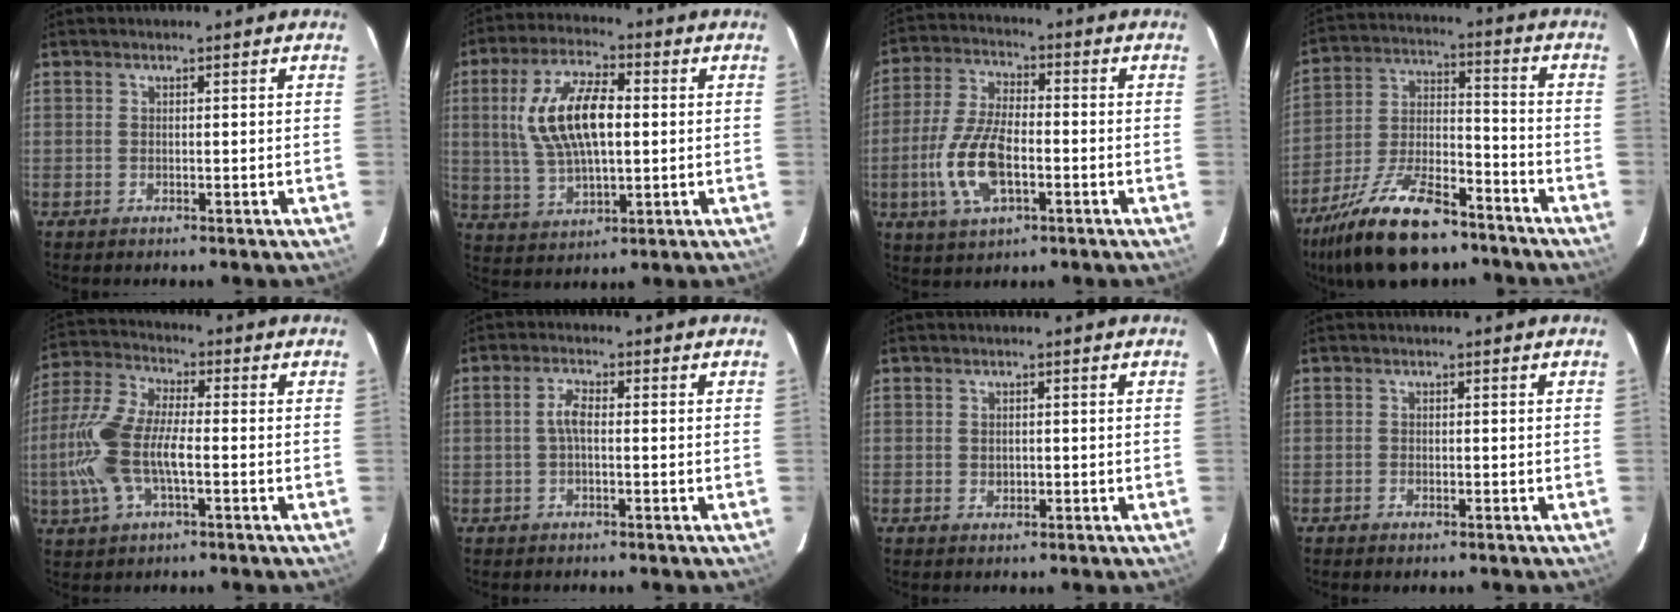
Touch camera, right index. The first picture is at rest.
{"total": 14.2, "force": [1.8, 6.3, 12.6], "torque": [-0.247, 0.012, 0.041]}
{"total": 12.5, "force": [-3.5, 5.6, 10.6], "torque": [-0.230, 0.000, -0.064]}
{"total": 20.2, "force": [-14.5, 7.8, 11.7], "torque": [-0.234, -0.010, -0.246]}
{"total": 13.8, "force": [-2.5, 5.8, 12.2], "torque": [-0.275, 0.006, -0.052]}
{"total": 2.8, "force": [-0.2, 1.0, 2.6], "torque": [-0.054, 0.008, -0.004]}
{"total": 1.3, "force": [0.0, 1.2, 0.5], "torque": [-0.005, 0.001, 0.003]}
{"total": 0.8, "force": [-0.6, 0.5, 0.4], "torque": [-0.008, -0.003, -0.012]}